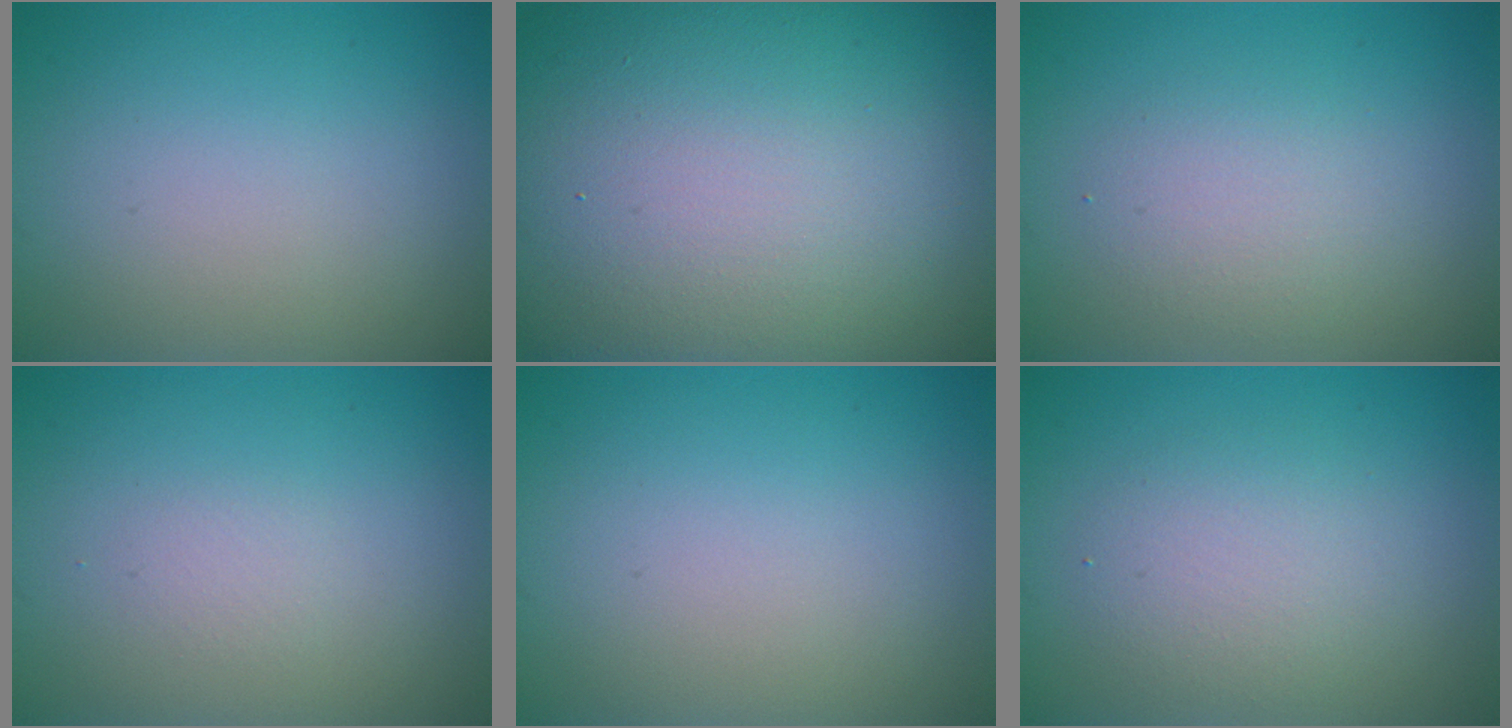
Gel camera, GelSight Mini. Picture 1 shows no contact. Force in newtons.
{"total": 25.5, "press": 25.4, "slide": 1.3}
{"total": 2.2, "press": 2.2, "slide": 0.2}
{"total": 0.7, "press": 0.7, "slide": 0.0}
{"total": 0.0}
{"total": 2.9, "press": 2.9, "slide": 0.3}